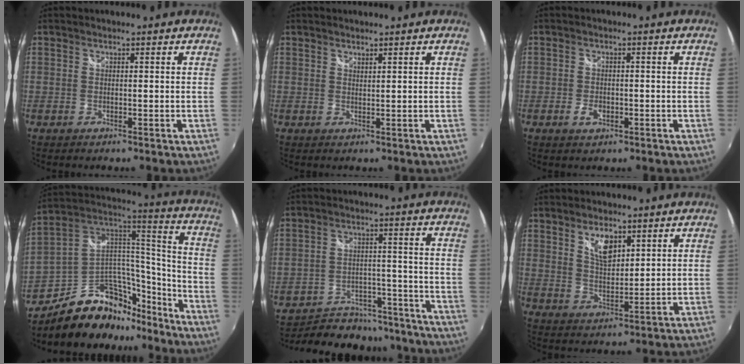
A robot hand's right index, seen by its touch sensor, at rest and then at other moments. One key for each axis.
{"total": 1.0, "fx": 0.9, "fy": 0.1, "fz": 0.3, "tx": -0.004, "ty": -0.001, "tz": 0.016}
{"total": 2.6, "fx": -1.1, "fy": 1.6, "fz": 1.6, "tx": -0.032, "ty": -0.002, "tz": -0.021}
{"total": 21.3, "fx": -14.5, "fy": 12.2, "fz": 9.6, "tx": -0.181, "ty": 0.070, "tz": -0.219}
{"total": 20.3, "fx": -18.0, "fy": 7.8, "fz": 5.5, "tx": -0.119, "ty": 0.032, "tz": -0.230}
{"total": 6.2, "fx": 3.4, "fy": 3.0, "fz": 4.2, "tx": -0.069, "ty": 0.001, "tz": 0.062}